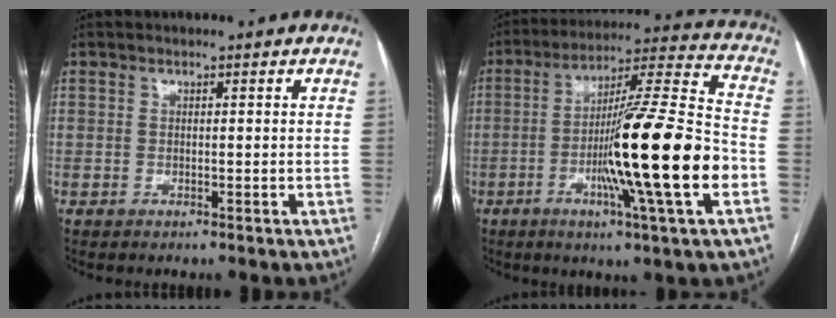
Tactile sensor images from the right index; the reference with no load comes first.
{"total": 20.7, "force": [-5.2, -0.7, 20.0], "torque": [-0.327, -0.009, -0.093]}